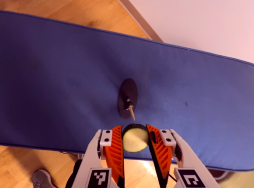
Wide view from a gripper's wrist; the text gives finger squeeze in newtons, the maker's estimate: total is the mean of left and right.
{"total": 7.8, "left": 7.8, "right": 7.9}